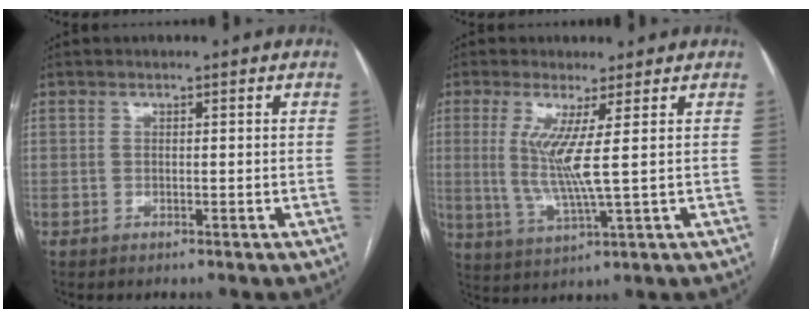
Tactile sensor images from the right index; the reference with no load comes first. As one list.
[{"total": 7.0, "force": [1.2, -0.8, 6.9], "torque": [-0.144, -0.014, 0.028]}]